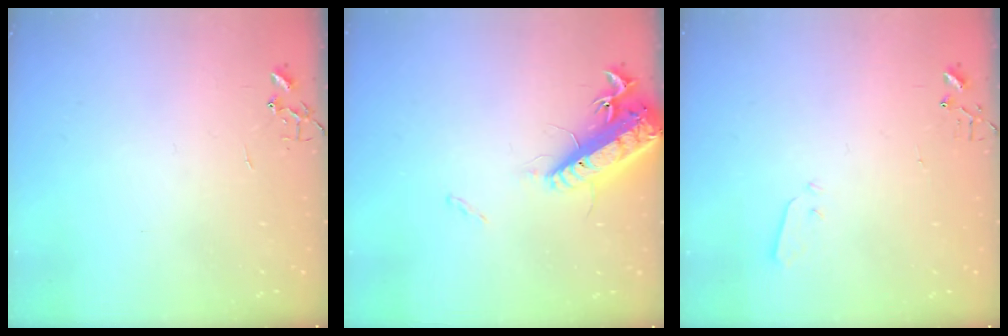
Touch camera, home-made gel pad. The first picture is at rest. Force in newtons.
{"total": 16.7, "press": 16.2, "slide": 4.1}
{"total": 3.0, "press": 2.9, "slide": 0.7}